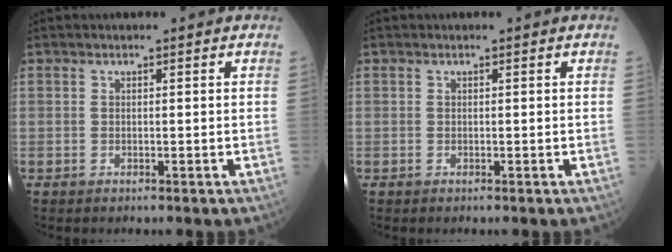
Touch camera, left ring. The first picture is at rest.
{"total": 0.0}